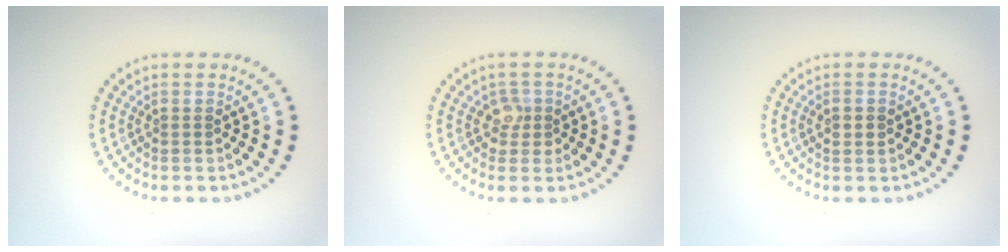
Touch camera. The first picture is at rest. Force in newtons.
{"total": 1.7, "press": 1.4, "slide": 0.9}
{"total": 1.5, "press": 1.5, "slide": 0.1}